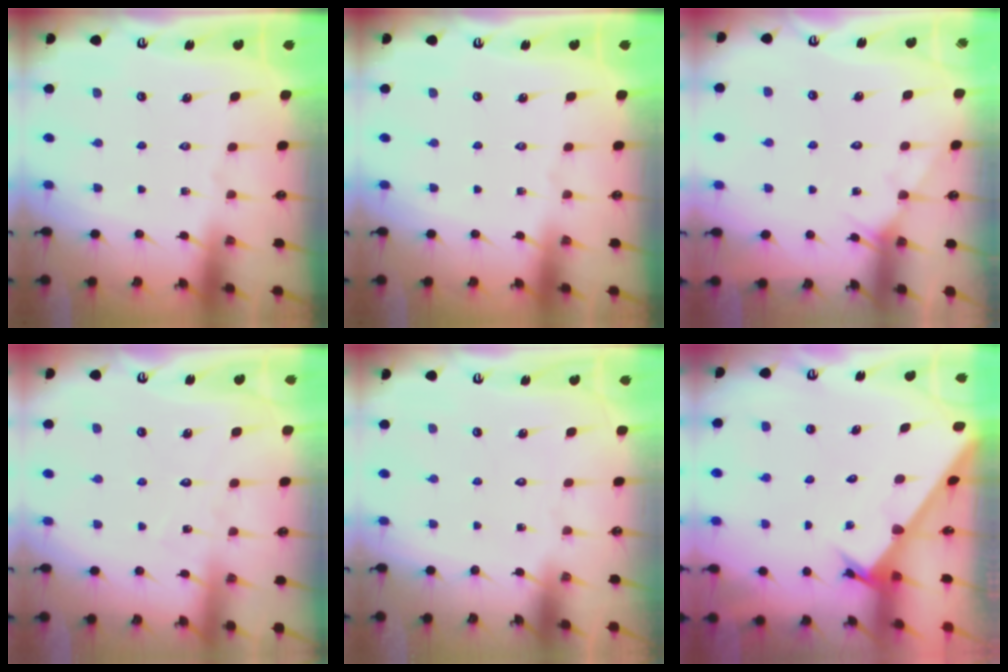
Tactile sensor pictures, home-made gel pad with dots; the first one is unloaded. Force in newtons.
{"total": 0.0}
{"total": 4.9, "press": 4.9, "slide": 0.5}
{"total": 6.3, "press": 6.3, "slide": 0.5}
{"total": 1.6, "press": 1.6, "slide": 0.0}
{"total": 2.6, "press": 2.6, "slide": 0.3}